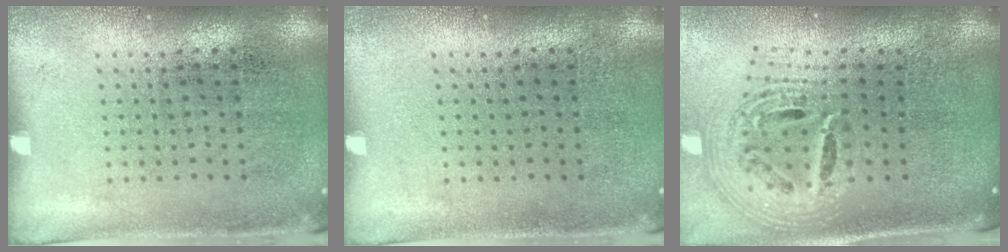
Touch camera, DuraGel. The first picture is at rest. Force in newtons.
{"total": 0.0}
{"total": 2.7, "press": 1.8, "slide": 2.0}